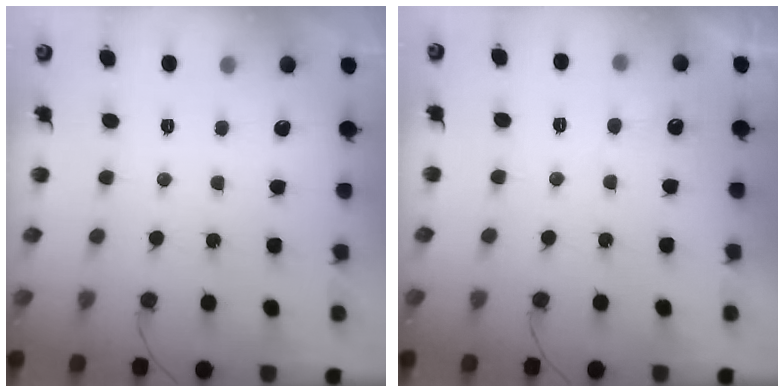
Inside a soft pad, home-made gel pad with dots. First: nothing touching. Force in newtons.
{"total": 5.7, "press": 5.7, "slide": 0.6}